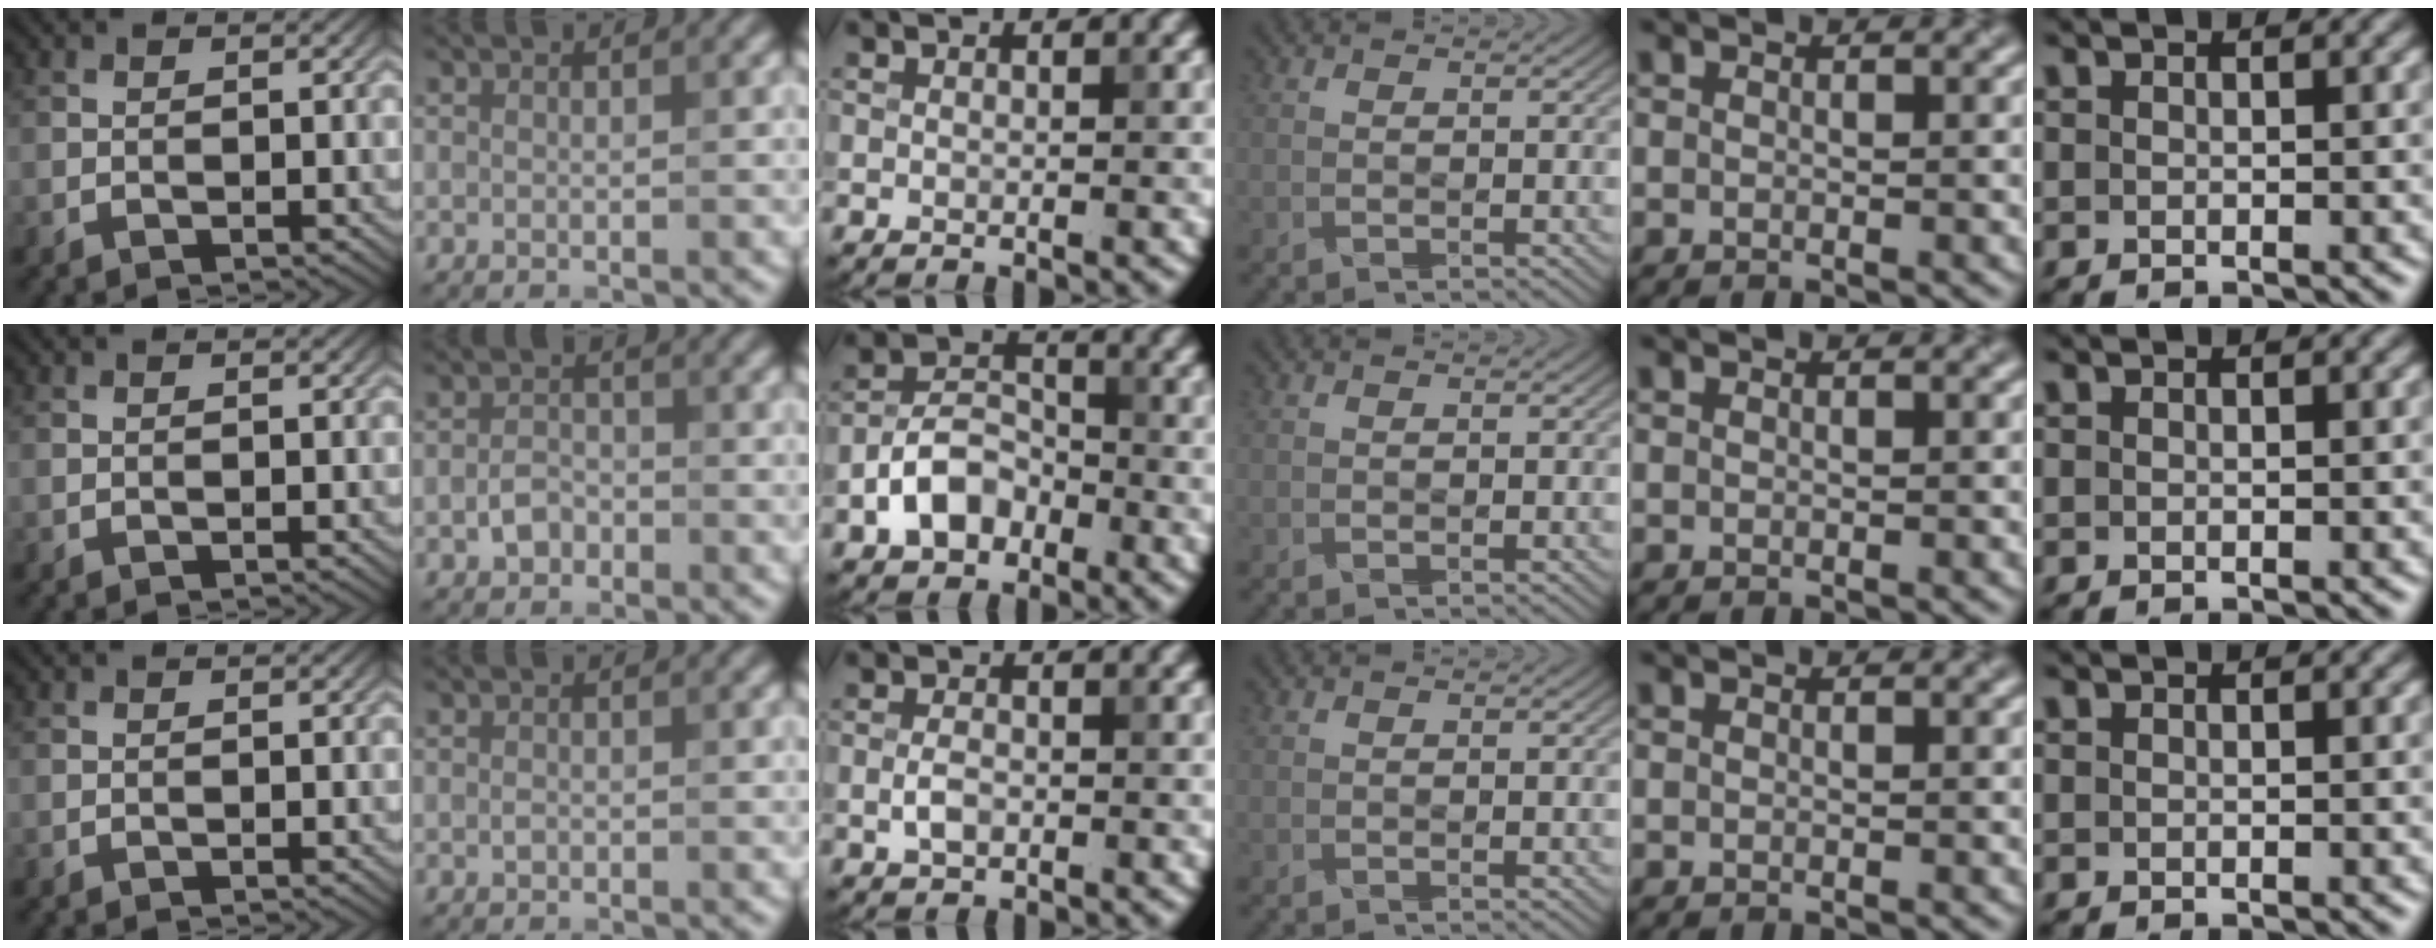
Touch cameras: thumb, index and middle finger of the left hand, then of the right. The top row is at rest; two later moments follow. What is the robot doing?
{"motion": "fold", "object": "receipt paper"}